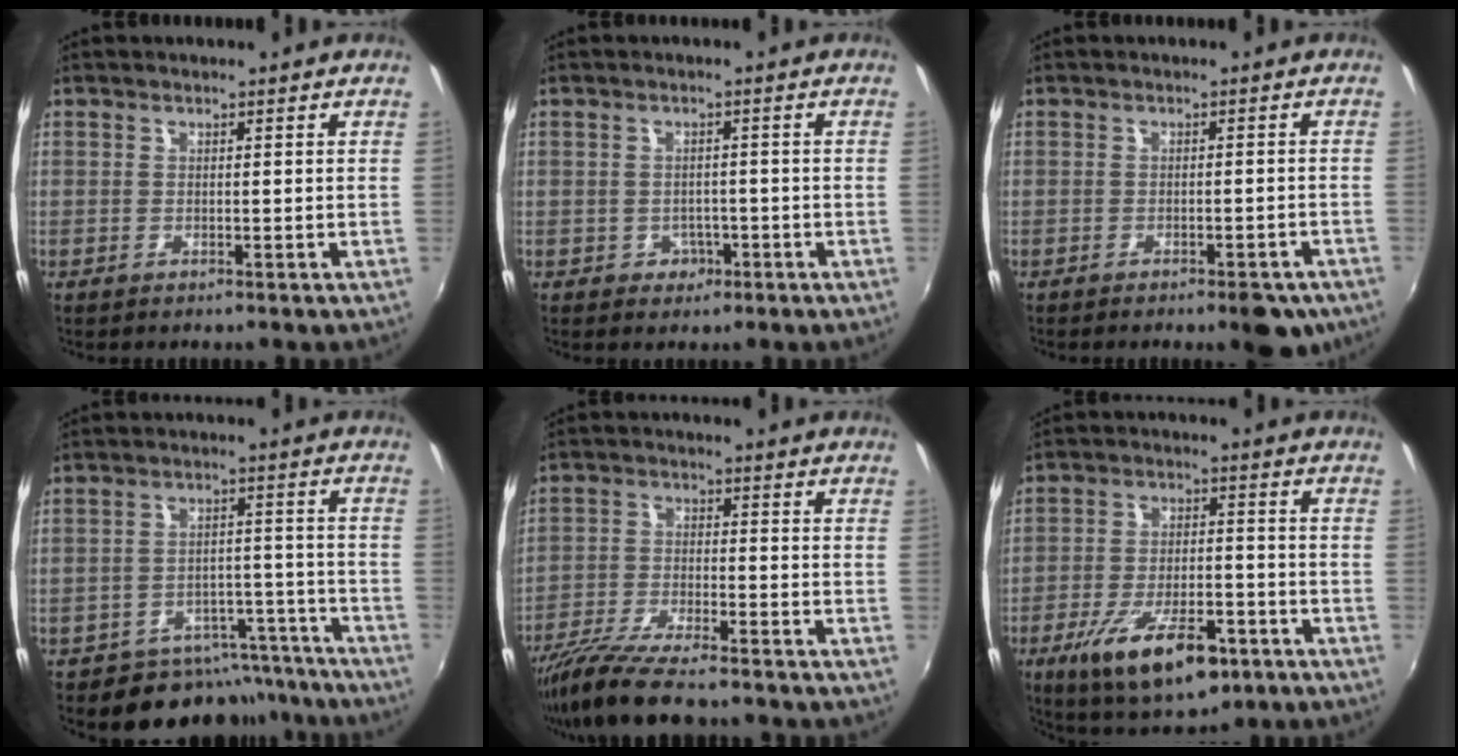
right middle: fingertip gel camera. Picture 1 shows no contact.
{"total": 2.9, "force": [-1.1, 2.6, 0.6], "torque": [-0.014, 0.003, -0.013]}
{"total": 6.5, "force": [-4.8, 2.3, 3.7], "torque": [-0.049, -0.001, -0.048]}
{"total": 11.8, "force": [-10.2, 5.7, 1.8], "torque": [-0.030, 0.036, -0.123]}
{"total": 11.4, "force": [-9.8, 1.3, 5.8], "torque": [-0.130, -0.029, -0.179]}
{"total": 15.4, "force": [-8.6, 5.8, 11.4], "torque": [-0.221, -0.028, -0.137]}